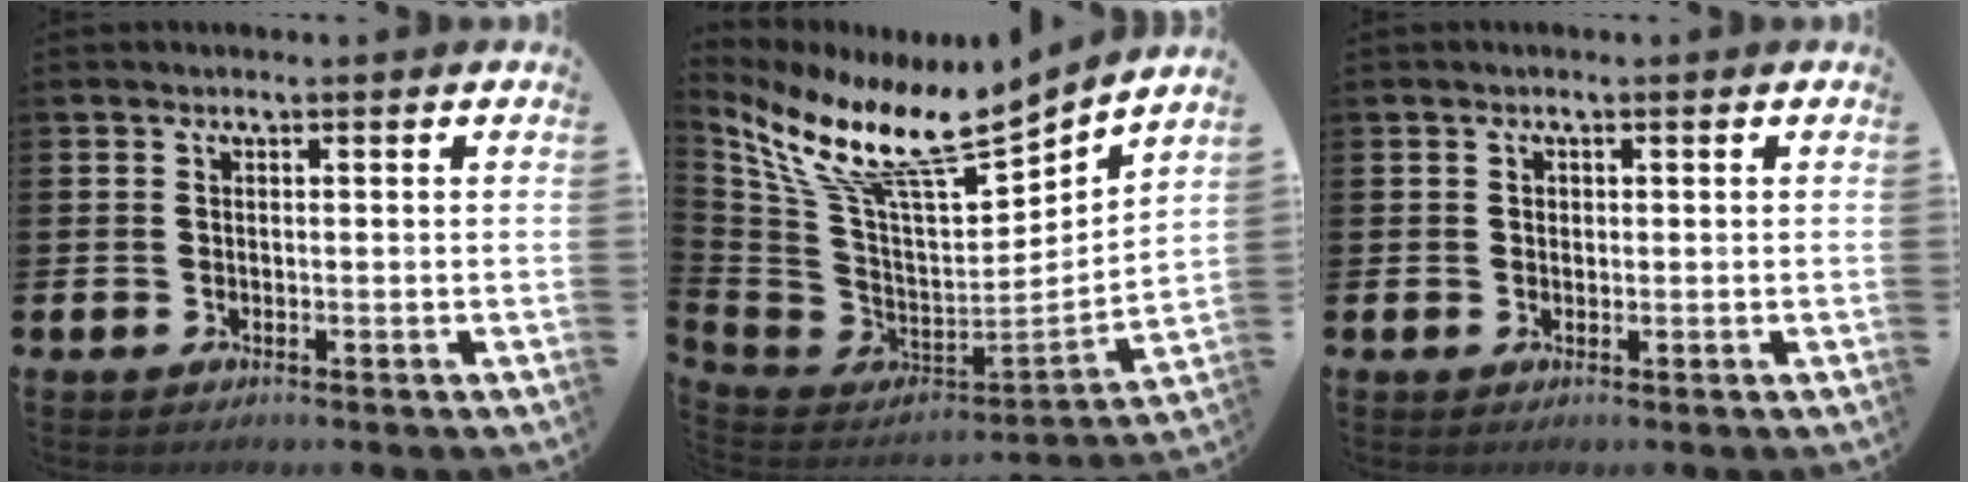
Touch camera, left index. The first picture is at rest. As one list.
[{"total": 13.5, "force": [10.7, 2.6, 7.7], "torque": [-0.201, -0.075, 0.187]}, {"total": 0.8, "force": [0.3, 0.7, 0.3], "torque": [0.005, 0.003, 0.002]}]